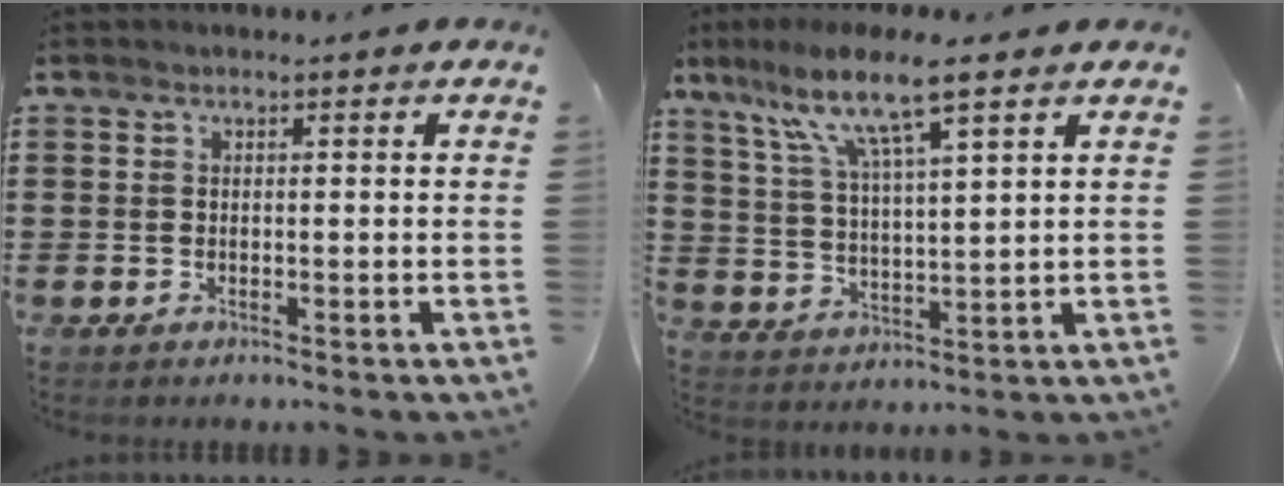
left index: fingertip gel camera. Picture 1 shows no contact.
{"total": 10.1, "force": [6.7, 1.3, 7.4], "torque": [-0.161, -0.017, 0.116]}